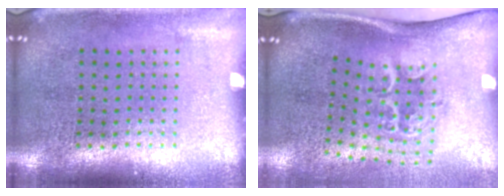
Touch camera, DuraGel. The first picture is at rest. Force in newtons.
{"total": 2.2, "press": 1.4, "slide": 1.7}